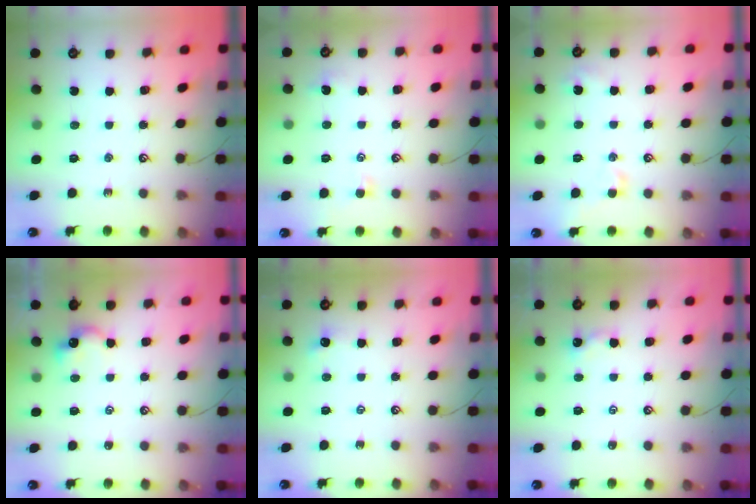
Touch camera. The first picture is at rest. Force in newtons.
{"total": 0.0}
{"total": 2.3, "press": 2.2, "slide": 0.6}
{"total": 1.7, "press": 1.7, "slide": 0.4}
{"total": 2.7, "press": 2.7, "slide": 0.4}
{"total": 0.8, "press": 0.7, "slide": 0.3}